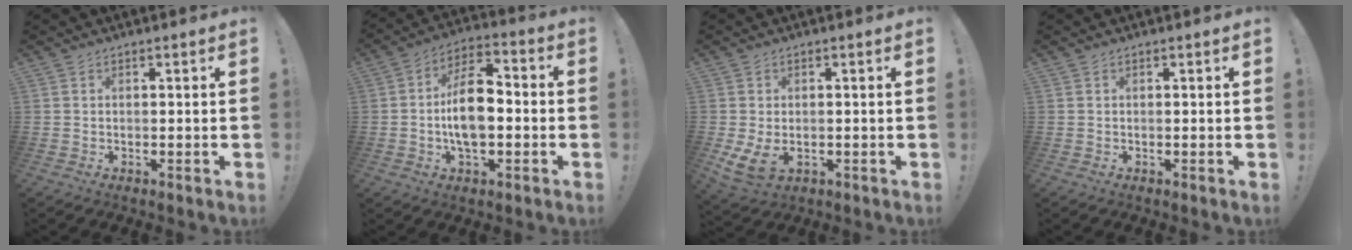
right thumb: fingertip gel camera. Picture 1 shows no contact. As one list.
[{"total": 13.7, "force": [-2.1, 7.4, 11.3], "torque": [-0.203, 0.016, -0.040]}, {"total": 5.6, "force": [0.0, 3.4, 4.4], "torque": [-0.080, -0.017, 0.004]}, {"total": 0.0}]